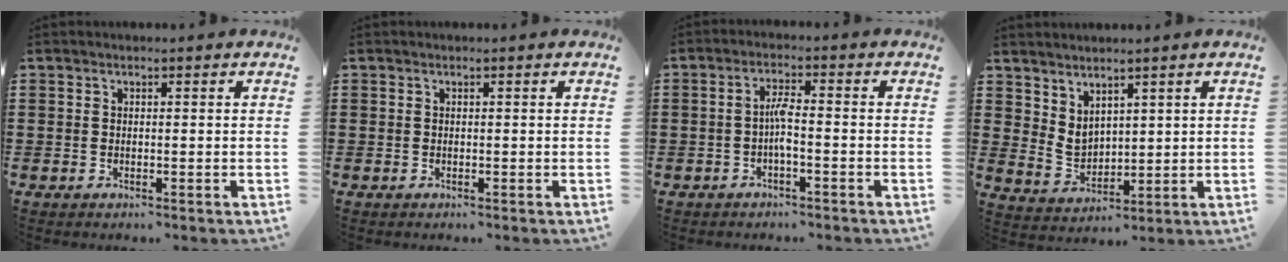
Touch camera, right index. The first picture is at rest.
{"total": 0.0}
{"total": 3.1, "force": [-0.9, 0.4, 2.9], "torque": [-0.064, 0.000, -0.021]}
{"total": 3.7, "force": [3.0, 1.9, 0.9], "torque": [-0.030, -0.009, 0.059]}